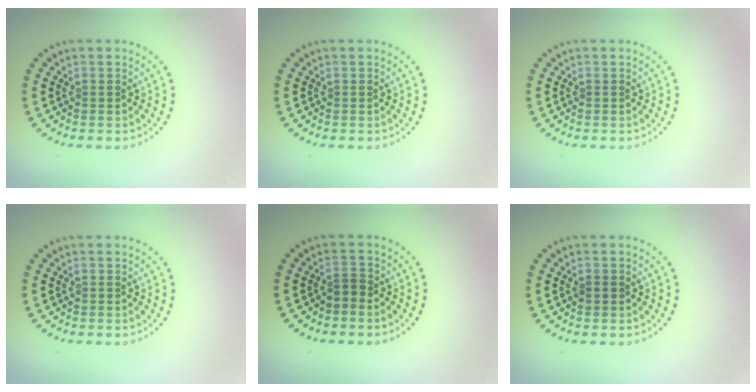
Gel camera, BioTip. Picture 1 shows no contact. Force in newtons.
{"total": 0.0}
{"total": 0.0}
{"total": 0.0}
{"total": 1.3, "press": 1.0, "slide": 0.9}
{"total": 0.9, "press": 0.9, "slide": 0.2}